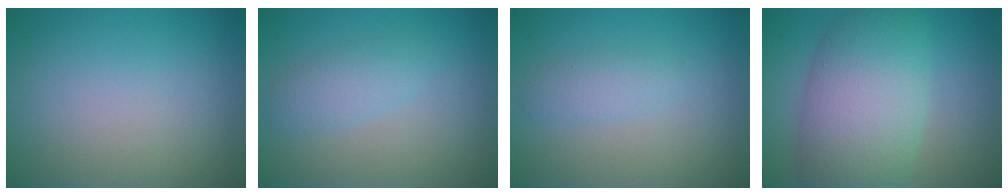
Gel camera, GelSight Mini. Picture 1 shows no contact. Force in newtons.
{"total": 2.0, "press": 2.0, "slide": 0.1}
{"total": 1.7, "press": 1.7, "slide": 0.1}
{"total": 9.4, "press": 9.4, "slide": 0.6}